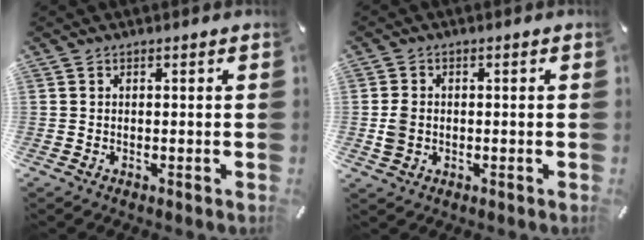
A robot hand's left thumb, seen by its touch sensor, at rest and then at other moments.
{"total": 3.8, "force": [-0.5, 3.2, 2.0], "torque": [-0.026, 0.005, -0.007]}